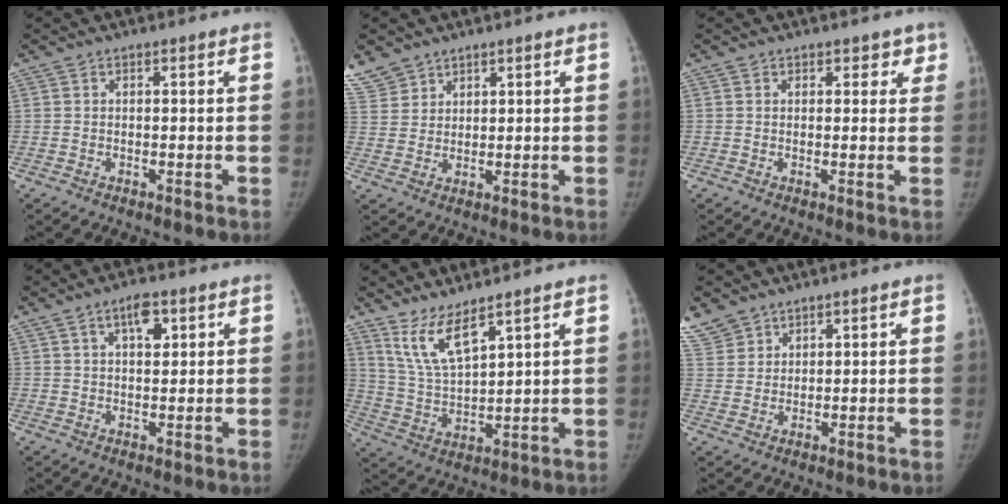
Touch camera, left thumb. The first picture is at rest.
{"total": 5.5, "force": [4.3, 3.3, 0.8], "torque": [0.002, -0.012, 0.094]}
{"total": 2.5, "force": [1.6, 1.7, 0.9], "torque": [0.026, -0.005, 0.014]}
{"total": 4.8, "force": [2.3, 2.1, 3.7], "torque": [-0.048, -0.008, 0.037]}
{"total": 8.5, "force": [6.3, 1.9, 5.4], "torque": [-0.103, -0.046, 0.141]}
{"total": 6.5, "force": [5.0, 3.9, 1.2], "torque": [-0.013, -0.011, 0.111]}